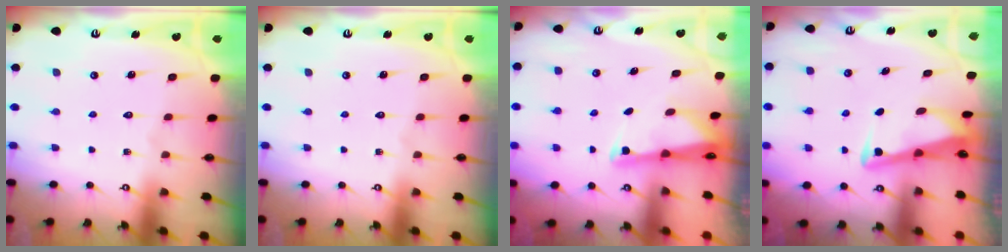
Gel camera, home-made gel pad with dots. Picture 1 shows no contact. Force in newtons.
{"total": 0.0}
{"total": 2.1, "press": 2.0, "slide": 0.4}
{"total": 3.5, "press": 3.5, "slide": 0.4}